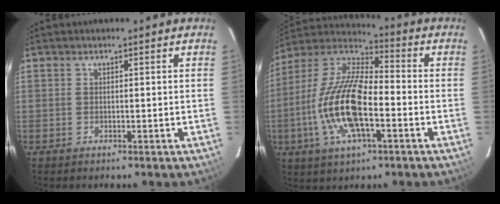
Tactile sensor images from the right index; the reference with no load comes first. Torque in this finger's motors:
{"motor_torque": [1.75, -0.39, 1.05, 0.21]}